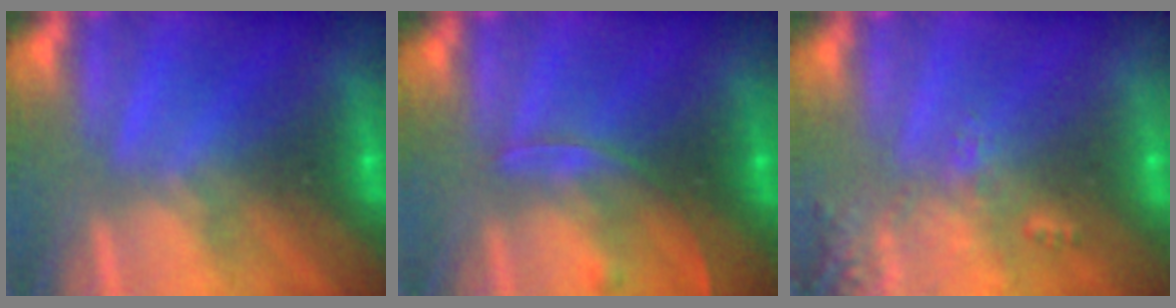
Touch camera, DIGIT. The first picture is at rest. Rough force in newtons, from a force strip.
{"total": 2.5}
{"total": 2.4}